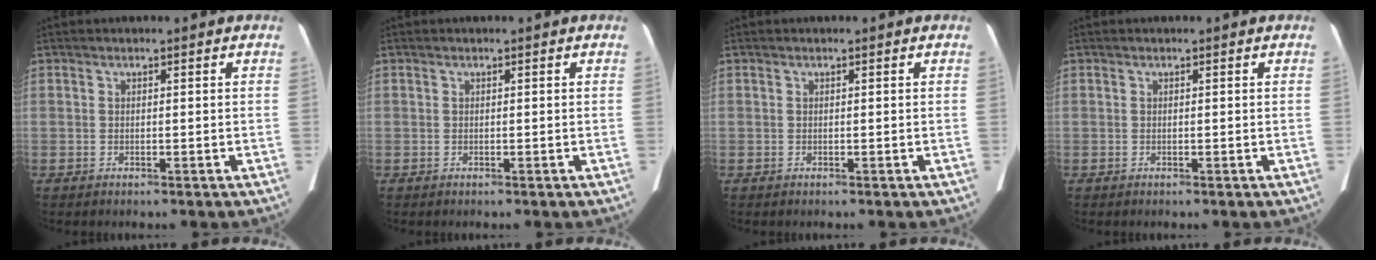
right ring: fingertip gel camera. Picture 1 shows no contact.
{"total": 0.0}
{"total": 0.0}
{"total": 0.0}